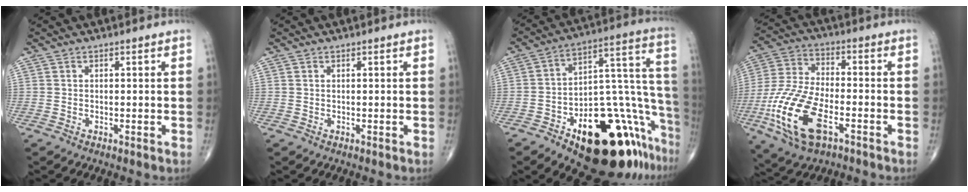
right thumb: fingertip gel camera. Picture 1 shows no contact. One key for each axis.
{"total": 0.0}
{"total": 29.6, "fx": -14.6, "fy": 12.6, "fz": 22.4, "tx": -0.212, "ty": 0.107, "tz": -0.207}
{"total": 17.9, "fx": -6.8, "fy": 8.3, "fz": 14.3, "tx": -0.308, "ty": 0.014, "tz": -0.126}